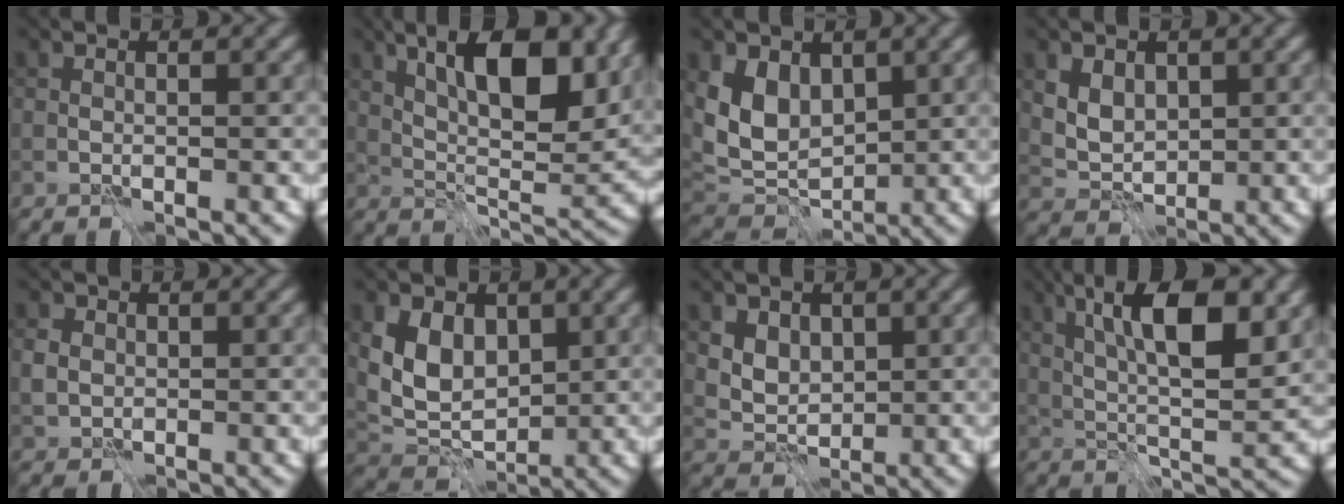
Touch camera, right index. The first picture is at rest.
{"total": 10.2, "force": [4.2, 4.0, 8.4], "torque": [-0.132, 0.001, 0.072]}
{"total": 5.9, "force": [1.8, 4.2, 3.7], "torque": [-0.074, -0.014, 0.034]}
{"total": 3.1, "force": [1.0, 2.4, 1.8], "torque": [-0.032, -0.008, 0.020]}
{"total": 1.9, "force": [0.2, 1.6, 0.9], "torque": [-0.019, -0.001, 0.001]}
{"total": 5.7, "force": [1.5, 4.1, 3.7], "torque": [-0.073, -0.007, 0.030]}
{"total": 5.0, "force": [2.1, 3.8, 2.5], "torque": [-0.050, 0.003, 0.041]}
{"total": 9.7, "force": [3.6, 3.0, 8.5], "torque": [-0.141, 0.003, 0.061]}